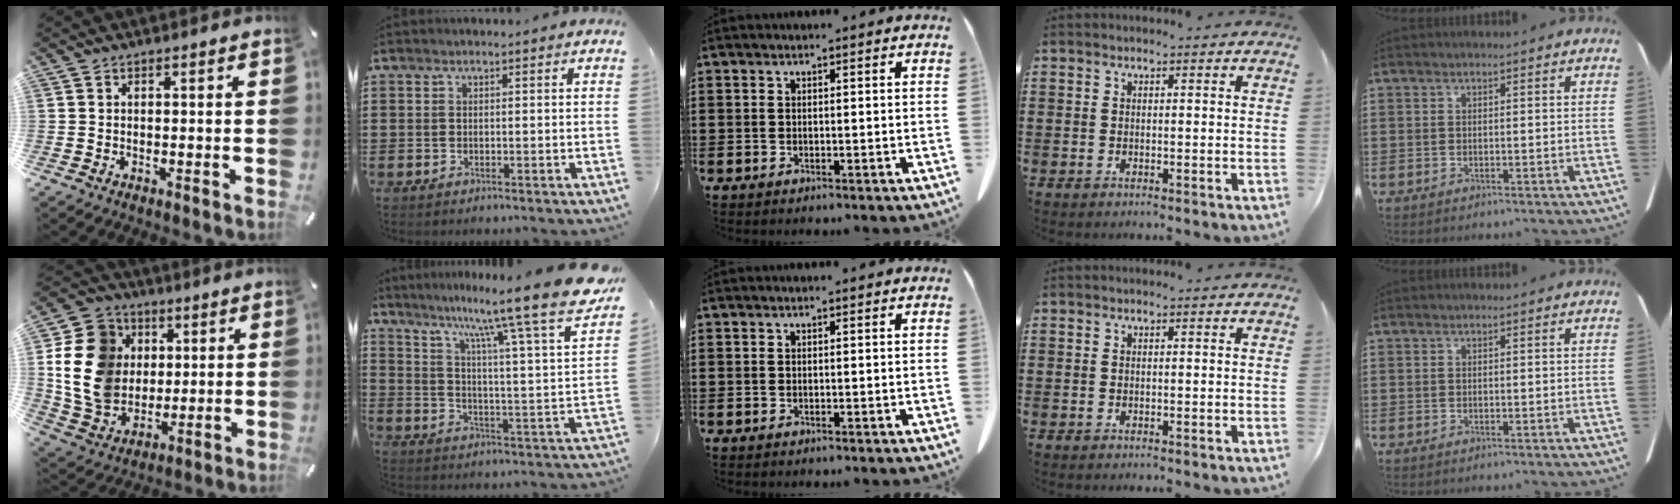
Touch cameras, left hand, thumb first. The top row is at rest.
{"thumb": {"total": 16.0, "force": [1.5, 14.2, 7.2], "torque": [-0.159, 0.006, 0.029]}, "index": {"total": 13.1, "force": [10.9, -1.1, 7.2], "torque": [-0.143, -0.090, 0.169]}}